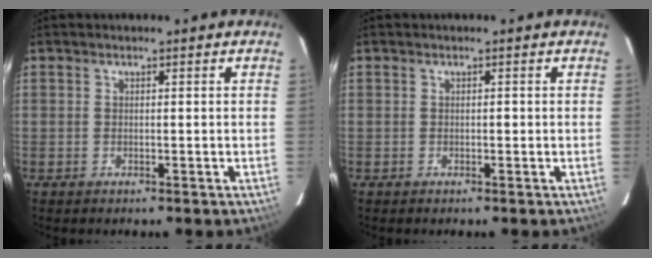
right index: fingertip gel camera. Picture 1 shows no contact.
{"total": 0.6, "force": [-0.1, 0.3, 0.5], "torque": [-0.009, 0.000, -0.003]}